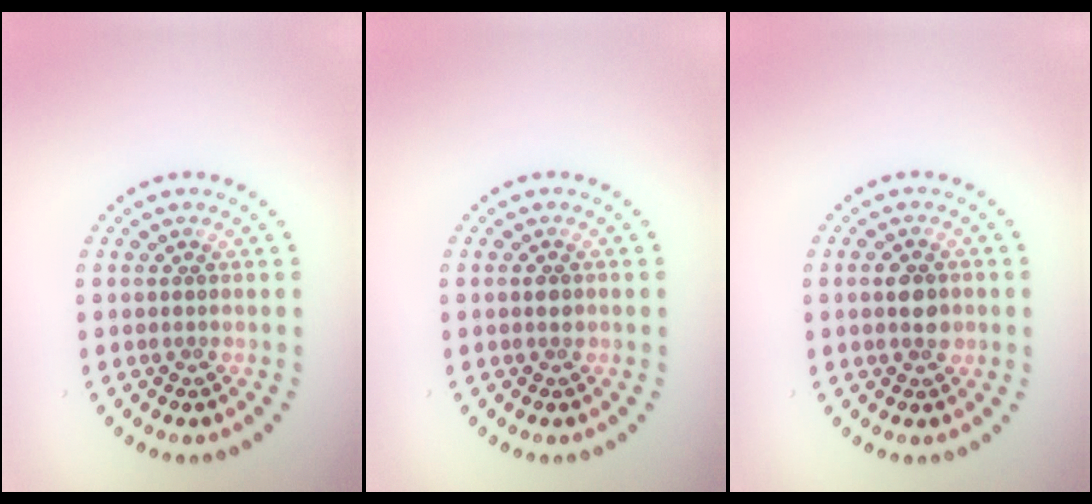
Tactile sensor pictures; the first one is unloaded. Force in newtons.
{"total": 0.9, "press": 0.9, "slide": 0.1}
{"total": 2.4, "press": 2.4, "slide": 0.1}